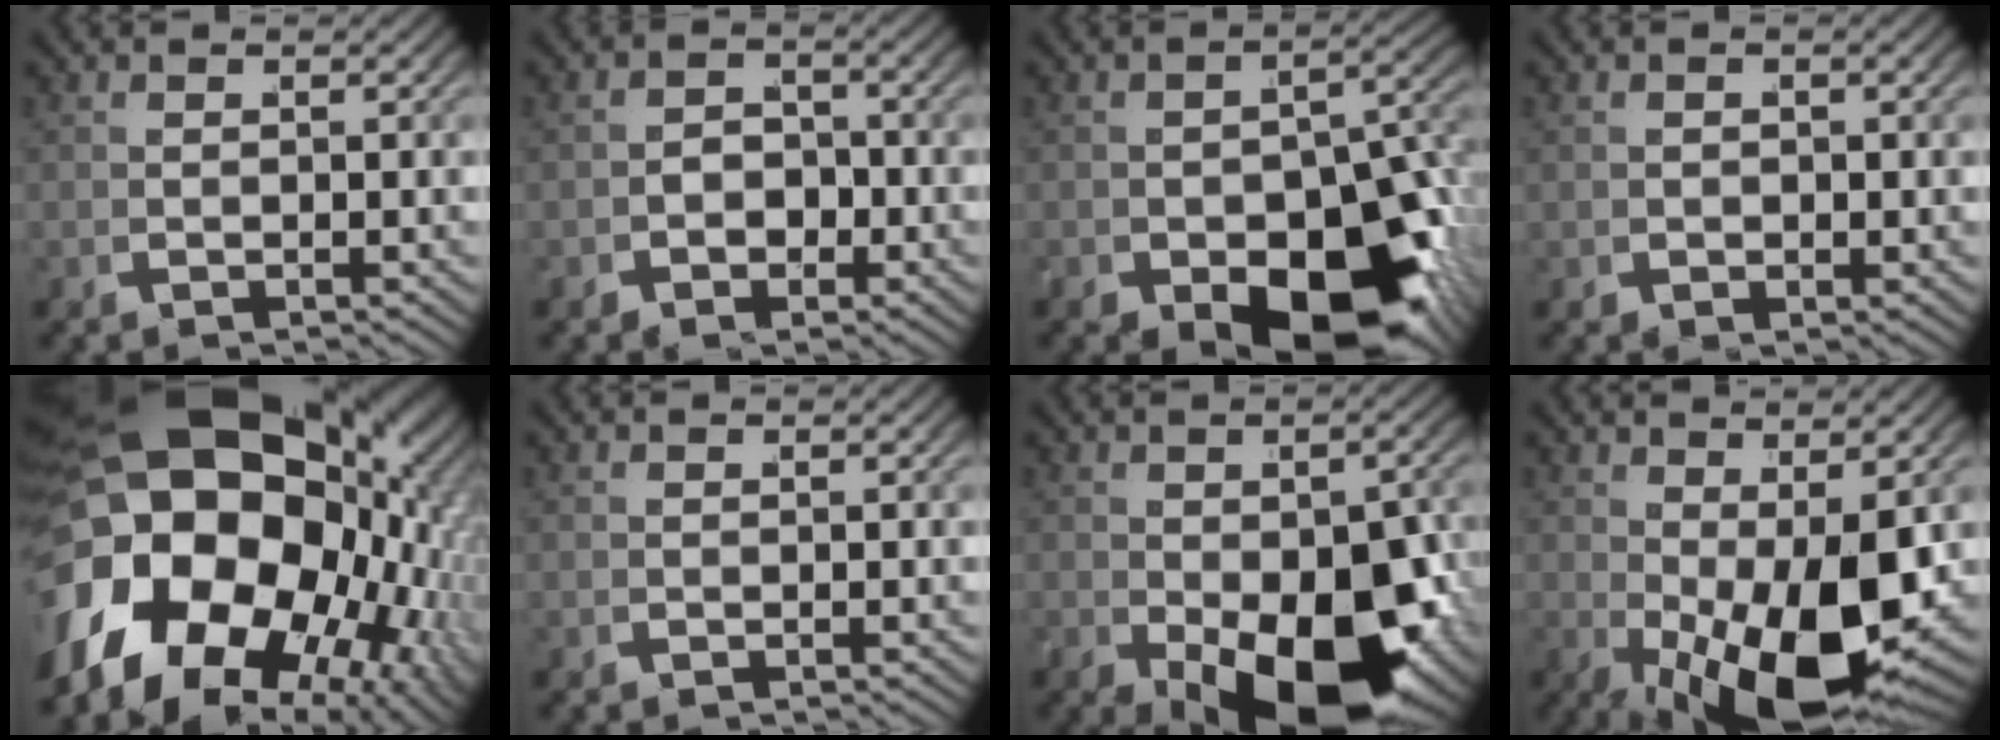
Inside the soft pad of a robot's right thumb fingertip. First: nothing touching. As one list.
[{"total": 1.9, "force": [-0.9, 1.5, 0.9], "torque": [-0.006, -0.003, -0.015]}, {"total": 13.9, "force": [-4.9, 8.2, 10.1], "torque": [-0.149, -0.051, -0.044]}, {"total": 0.8, "force": [-0.1, 0.6, 0.5], "torque": [-0.008, 0.001, -0.002]}, {"total": 27.4, "force": [0.9, 19.3, 19.4], "torque": [-0.352, -0.031, 0.017]}, {"total": 0.0}, {"total": 13.7, "force": [-3.1, 7.6, 10.9], "torque": [-0.179, -0.060, -0.011]}, {"total": 10.3, "force": [-1.3, 4.8, 9.0], "torque": [-0.168, -0.042, 0.007]}]